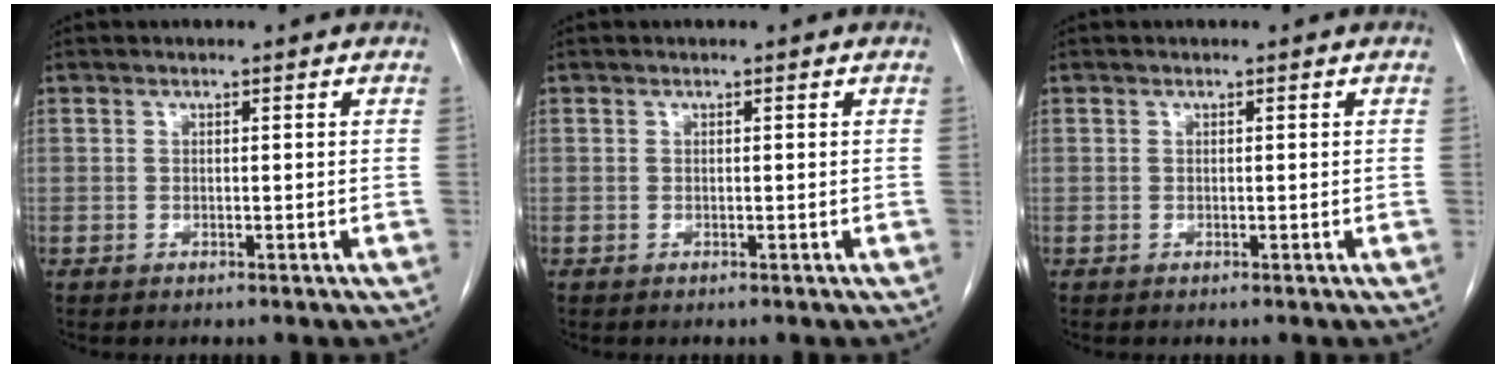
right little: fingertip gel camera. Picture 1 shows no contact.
{"total": 0.0}
{"total": 0.0}